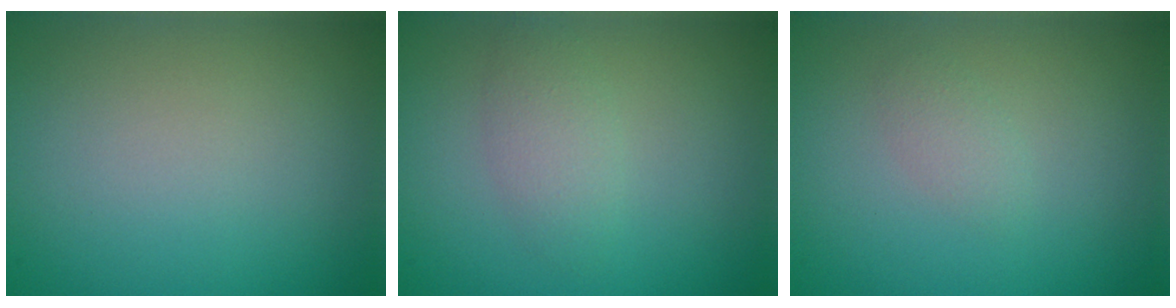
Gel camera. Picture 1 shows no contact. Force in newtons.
{"total": 1.9, "press": 1.9, "slide": 0.1}
{"total": 1.0, "press": 1.0, "slide": 0.1}